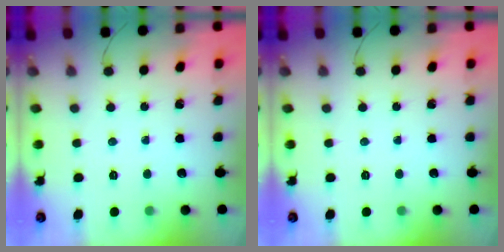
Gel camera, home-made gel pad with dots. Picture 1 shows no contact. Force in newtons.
{"total": 0.0}